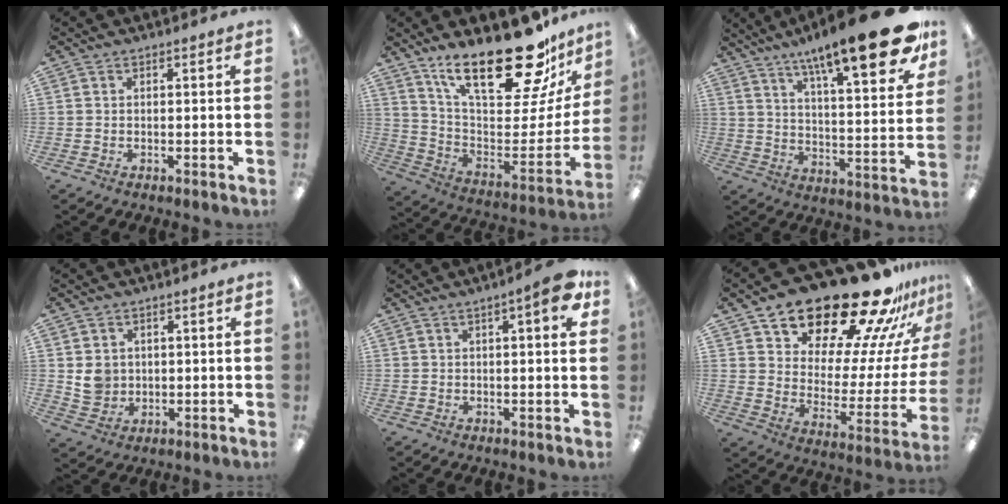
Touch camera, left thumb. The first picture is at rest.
{"total": 26.8, "force": [19.2, 8.9, 16.4], "torque": [-0.236, -0.138, 0.322]}
{"total": 21.2, "force": [15.2, 4.3, 14.1], "torque": [-0.213, -0.104, 0.242]}
{"total": 5.2, "force": [1.1, 4.9, 1.5], "torque": [-0.013, 0.002, 0.021]}
{"total": 5.9, "force": [2.6, 1.4, 5.1], "torque": [-0.070, -0.005, 0.038]}
{"total": 25.4, "force": [21.7, 8.2, 10.2], "torque": [-0.134, -0.175, 0.367]}